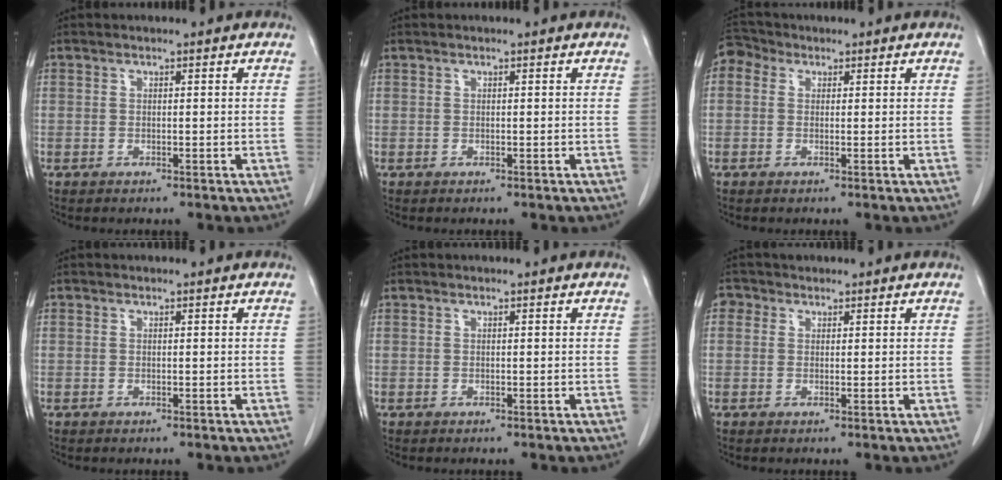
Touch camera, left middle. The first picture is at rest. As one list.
[{"total": 0.0}, {"total": 3.4, "force": [1.3, 2.7, 1.5], "torque": [-0.034, 0.020, 0.021]}, {"total": 0.0}, {"total": 0.0}, {"total": 1.9, "force": [0.8, 1.7, 0.4], "torque": [0.000, 0.009, 0.009]}]